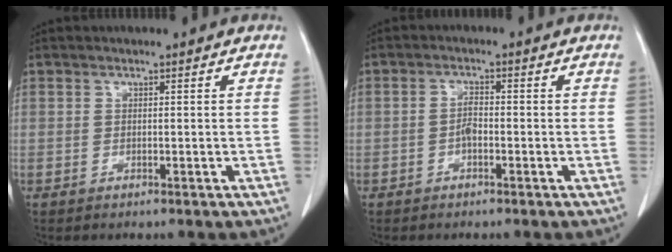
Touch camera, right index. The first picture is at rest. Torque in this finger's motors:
{"motor_torque": [0.33, -0.21, 0.17, 0.06]}